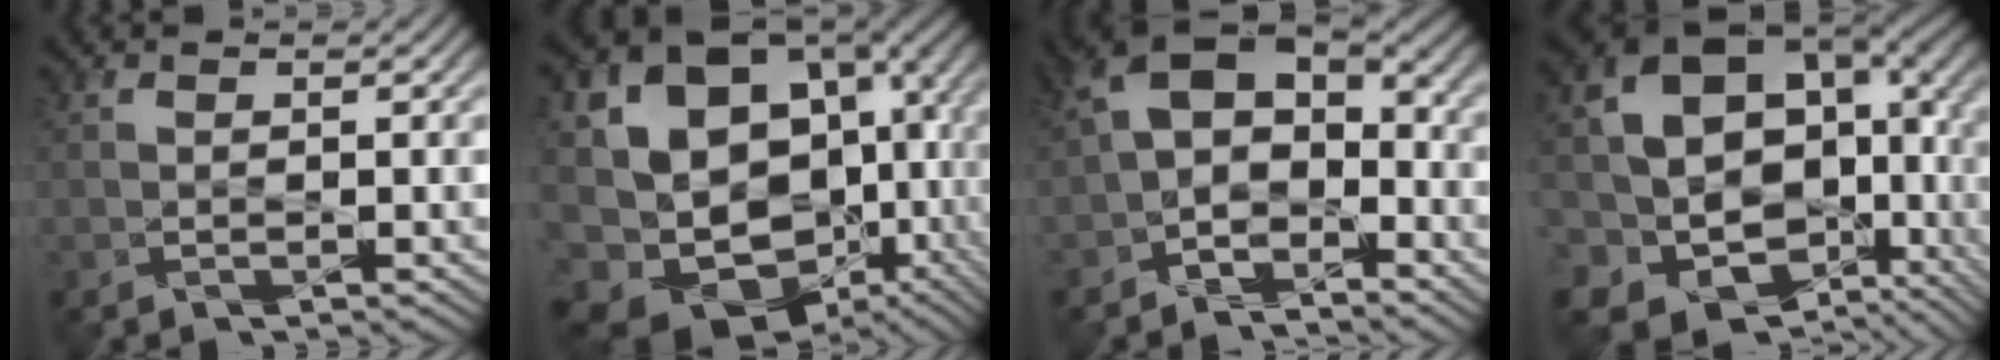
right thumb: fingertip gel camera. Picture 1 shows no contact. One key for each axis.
{"total": 19.4, "fx": -2.3, "fy": 15.9, "fz": 10.8, "tx": -0.222, "ty": -0.054, "tz": 0.012}
{"total": 8.4, "fx": -1.7, "fy": 5.5, "fz": 6.0, "tx": -0.100, "ty": 0.000, "tz": -0.044}
{"total": 17.8, "fx": -0.1, "fy": 12.9, "fz": 12.2, "tx": -0.245, "ty": -0.032, "tz": 0.065}